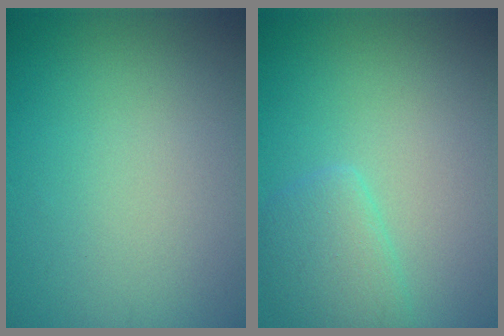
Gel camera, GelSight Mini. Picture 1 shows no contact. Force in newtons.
{"total": 2.6, "press": 2.6, "slide": 0.2}